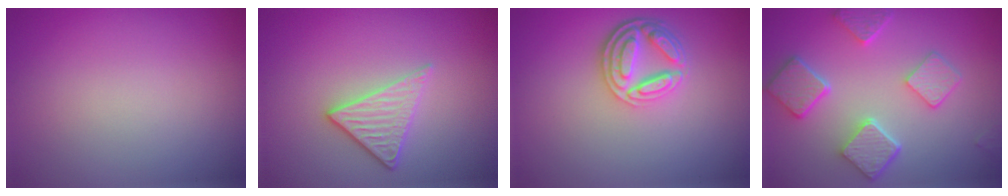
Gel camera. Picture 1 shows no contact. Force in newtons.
{"total": 3.0, "press": 2.6, "slide": 1.6}
{"total": 4.4, "press": 3.4, "slide": 2.8}
{"total": 5.5, "press": 4.4, "slide": 3.3}